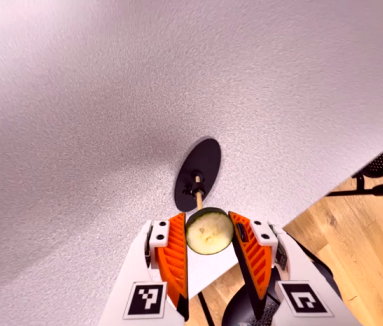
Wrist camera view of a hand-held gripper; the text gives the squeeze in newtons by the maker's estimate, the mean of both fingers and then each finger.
{"total": 8.0, "left": 8.0, "right": 8.1}